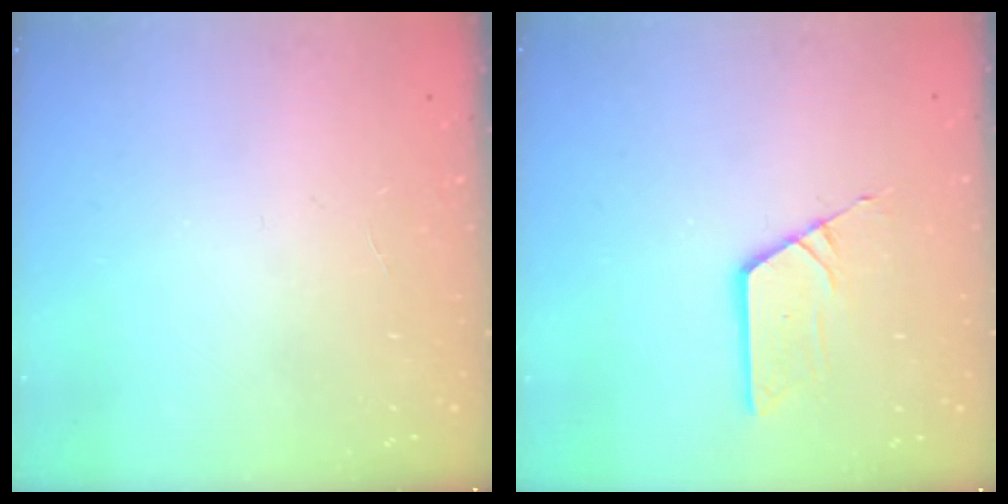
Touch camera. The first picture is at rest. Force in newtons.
{"total": 4.8, "press": 4.7, "slide": 0.2}